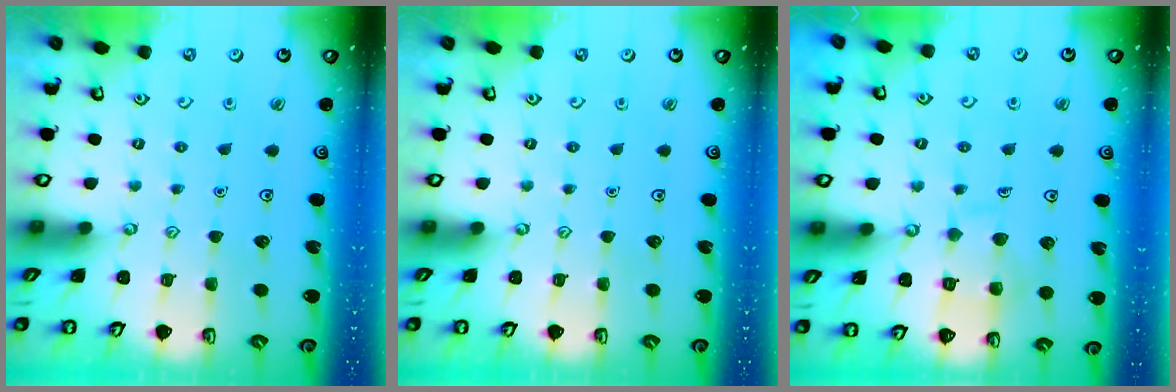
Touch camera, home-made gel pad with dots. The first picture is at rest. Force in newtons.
{"total": 0.0}
{"total": 9.7, "press": 9.7, "slide": 0.9}